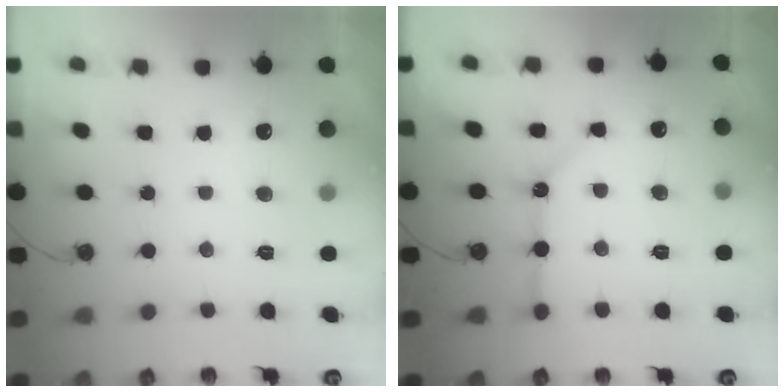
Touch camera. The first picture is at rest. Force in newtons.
{"total": 9.3, "press": 9.3, "slide": 0.7}